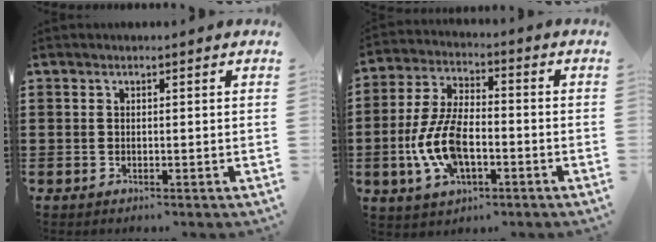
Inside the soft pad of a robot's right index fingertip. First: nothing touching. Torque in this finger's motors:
{"motor_torque": [0.87, 1.27, 0.24, 0.15]}